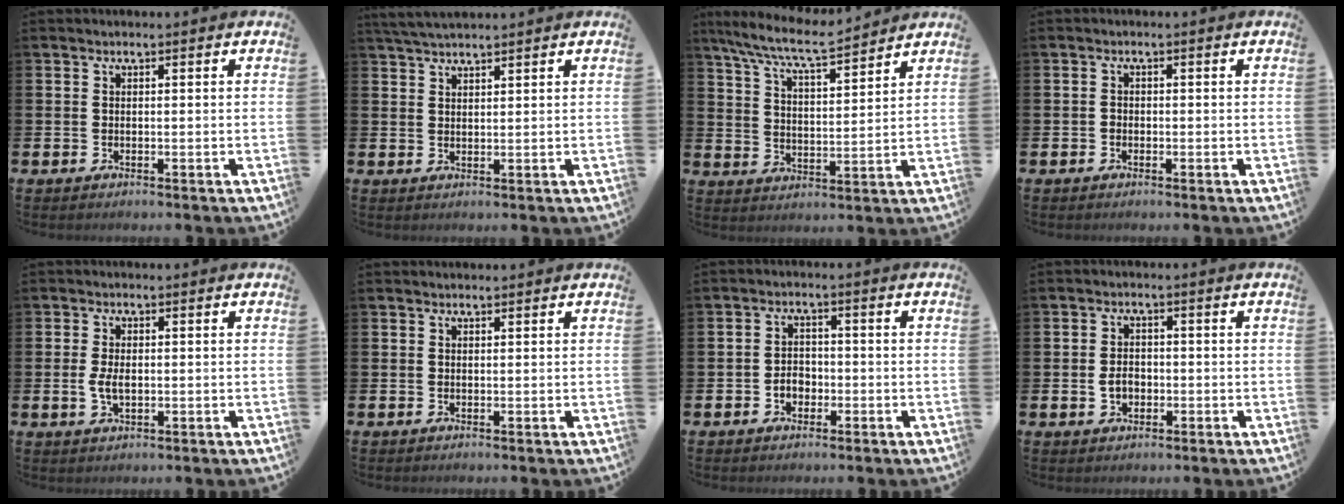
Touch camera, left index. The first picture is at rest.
{"total": 3.1, "force": [2.9, 0.5, 1.0], "torque": [-0.022, -0.008, 0.054]}
{"total": 8.3, "force": [7.7, 0.7, 3.1], "torque": [-0.086, -0.042, 0.136]}
{"total": 0.8, "force": [-0.5, 0.7, 0.2], "torque": [0.001, 0.001, -0.013]}
{"total": 2.9, "force": [-0.1, 1.6, 2.4], "torque": [-0.042, 0.004, -0.005]}
{"total": 0.6, "force": [0.6, 0.2, 0.1], "torque": [0.010, -0.003, 0.007]}
{"total": 2.6, "force": [-1.0, 2.1, 1.3], "torque": [-0.014, -0.001, -0.026]}
{"total": 2.5, "force": [-0.5, 1.9, 1.5], "torque": [-0.017, 0.000, -0.015]}